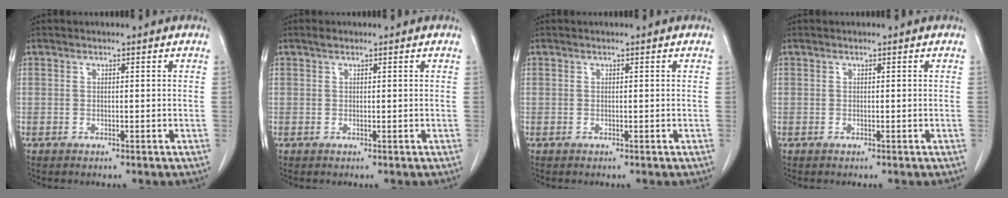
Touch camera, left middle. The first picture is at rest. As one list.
[{"total": 0.7, "force": [0.5, 0.3, 0.3], "torque": [-0.008, 0.005, 0.010]}, {"total": 0.0}, {"total": 0.0}]